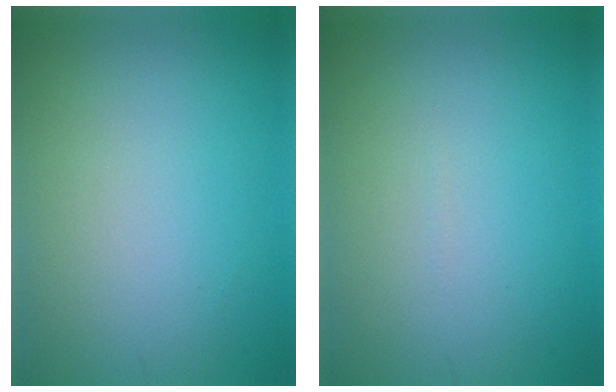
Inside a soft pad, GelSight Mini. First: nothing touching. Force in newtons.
{"total": 0.0}